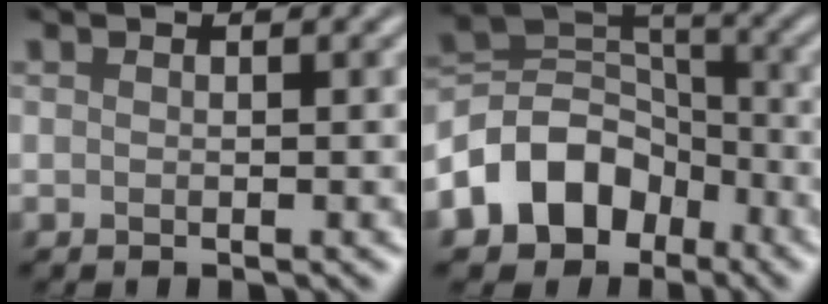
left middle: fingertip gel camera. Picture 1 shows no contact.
{"total": 8.0, "force": [-4.1, 5.9, 3.5], "torque": [-0.053, 0.008, -0.088]}